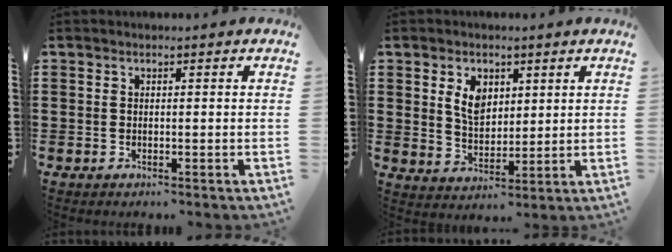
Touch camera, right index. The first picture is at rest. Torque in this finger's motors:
{"motor_torque": [0.24, 0.13, 0.32, 0.10]}